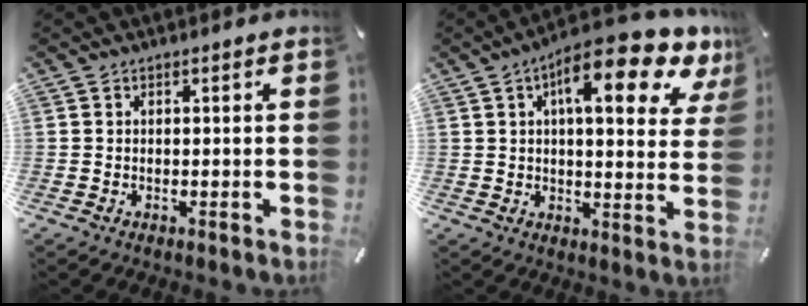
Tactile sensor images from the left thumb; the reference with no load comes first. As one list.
[{"total": 15.6, "force": [8.4, 5.2, 12.1], "torque": [-0.175, -0.042, 0.130]}]